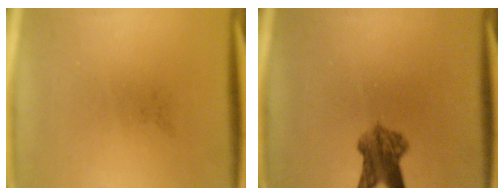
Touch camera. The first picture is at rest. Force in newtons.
{"total": 5.5}